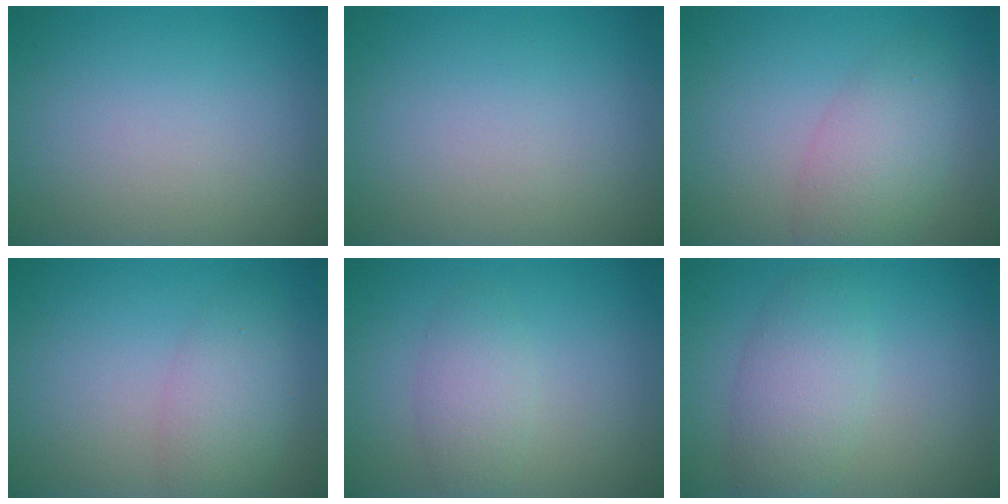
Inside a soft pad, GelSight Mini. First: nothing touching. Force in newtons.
{"total": 0.0}
{"total": 4.2, "press": 4.2, "slide": 0.2}
{"total": 3.4, "press": 3.4, "slide": 0.1}
{"total": 2.4, "press": 2.4, "slide": 0.0}
{"total": 3.9, "press": 3.9, "slide": 0.2}